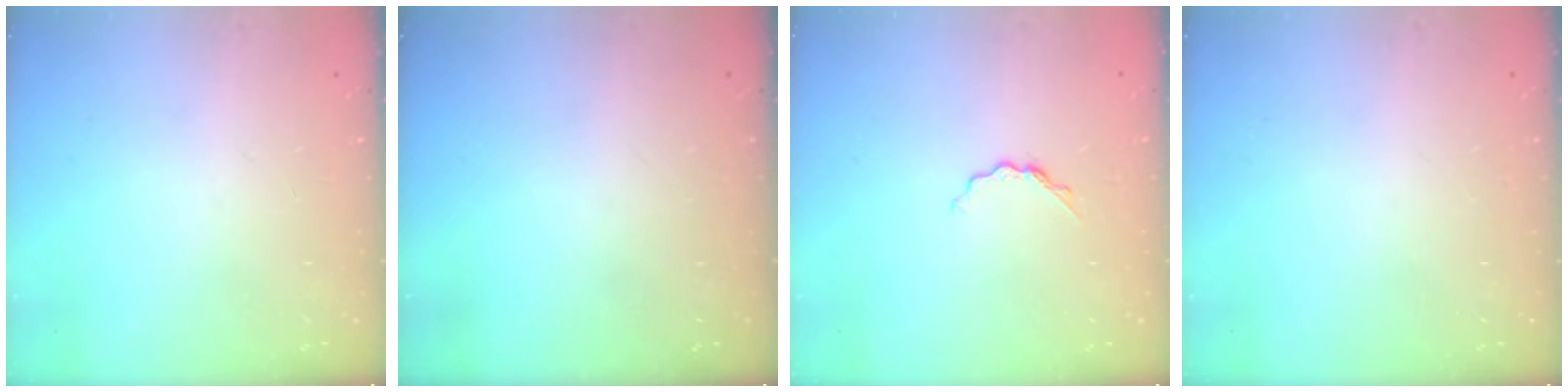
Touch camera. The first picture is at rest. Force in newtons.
{"total": 0.0}
{"total": 5.1, "press": 5.0, "slide": 0.7}
{"total": 0.0}